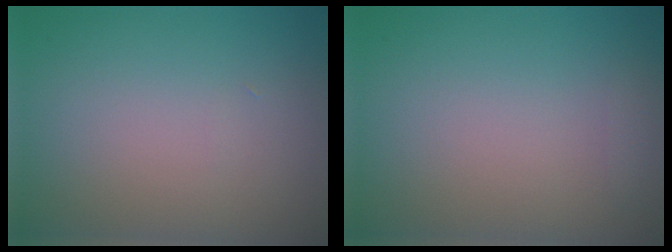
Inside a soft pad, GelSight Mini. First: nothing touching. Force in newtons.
{"total": 0.7, "press": 0.7, "slide": 0.1}